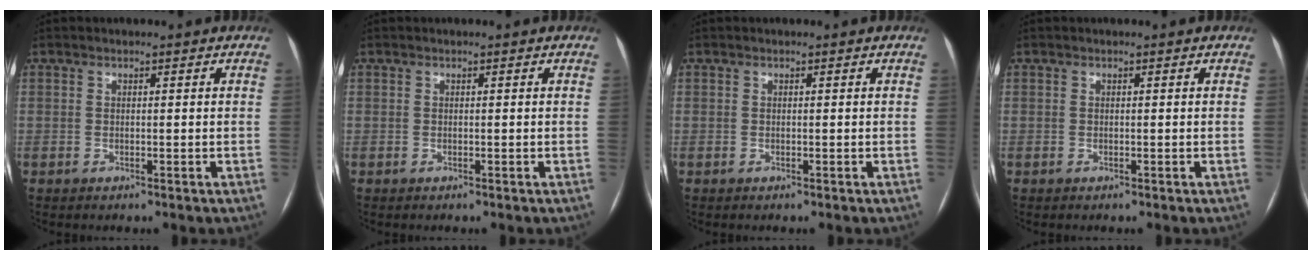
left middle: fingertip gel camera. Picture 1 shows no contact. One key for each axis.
{"total": 0.0}
{"total": 0.0}
{"total": 0.0}